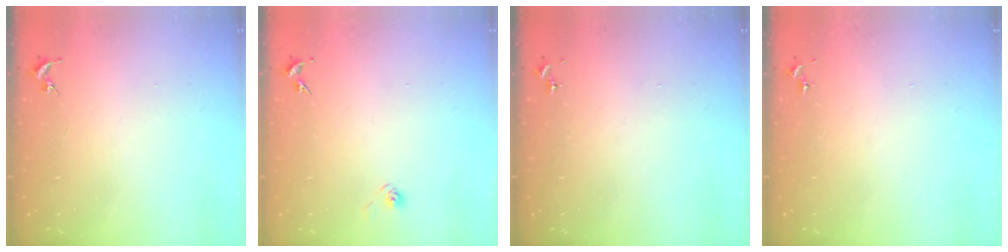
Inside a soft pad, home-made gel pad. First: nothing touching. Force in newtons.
{"total": 2.9, "press": 2.5, "slide": 1.5}
{"total": 0.0}
{"total": 0.0}